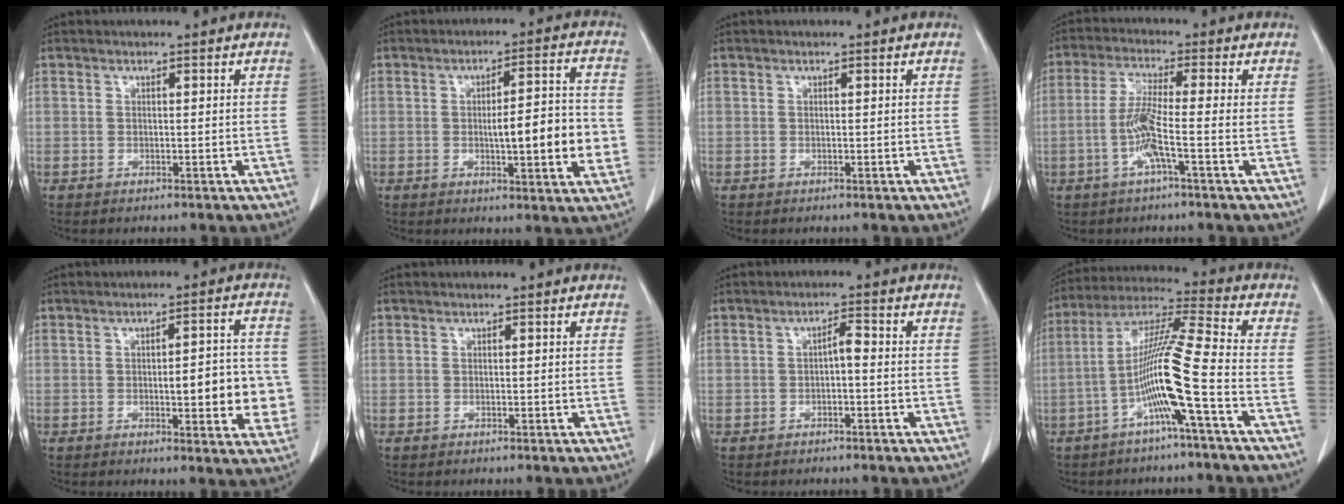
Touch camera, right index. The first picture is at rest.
{"total": 10.8, "force": [-1.4, 1.6, 10.6], "torque": [-0.149, 0.006, -0.019]}
{"total": 0.0}
{"total": 6.3, "force": [-1.8, -0.5, 6.0], "torque": [-0.123, -0.001, -0.041]}
{"total": 9.2, "force": [-1.2, 2.6, 8.8], "torque": [-0.104, 0.010, -0.010]}
{"total": 0.0}
{"total": 2.0, "force": [-0.4, 0.5, 1.9], "torque": [-0.030, 0.006, -0.007]}
{"total": 12.1, "force": [-4.1, -1.5, 11.3], "torque": [-0.218, 0.009, -0.085]}